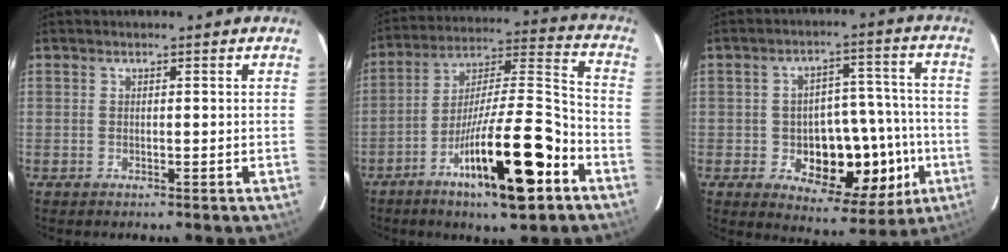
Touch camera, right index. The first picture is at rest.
{"total": 18.3, "force": [-9.0, 2.5, 15.8], "torque": [-0.264, -0.004, -0.142]}
{"total": 14.6, "force": [-3.8, 7.6, 11.9], "torque": [-0.147, 0.026, -0.038]}